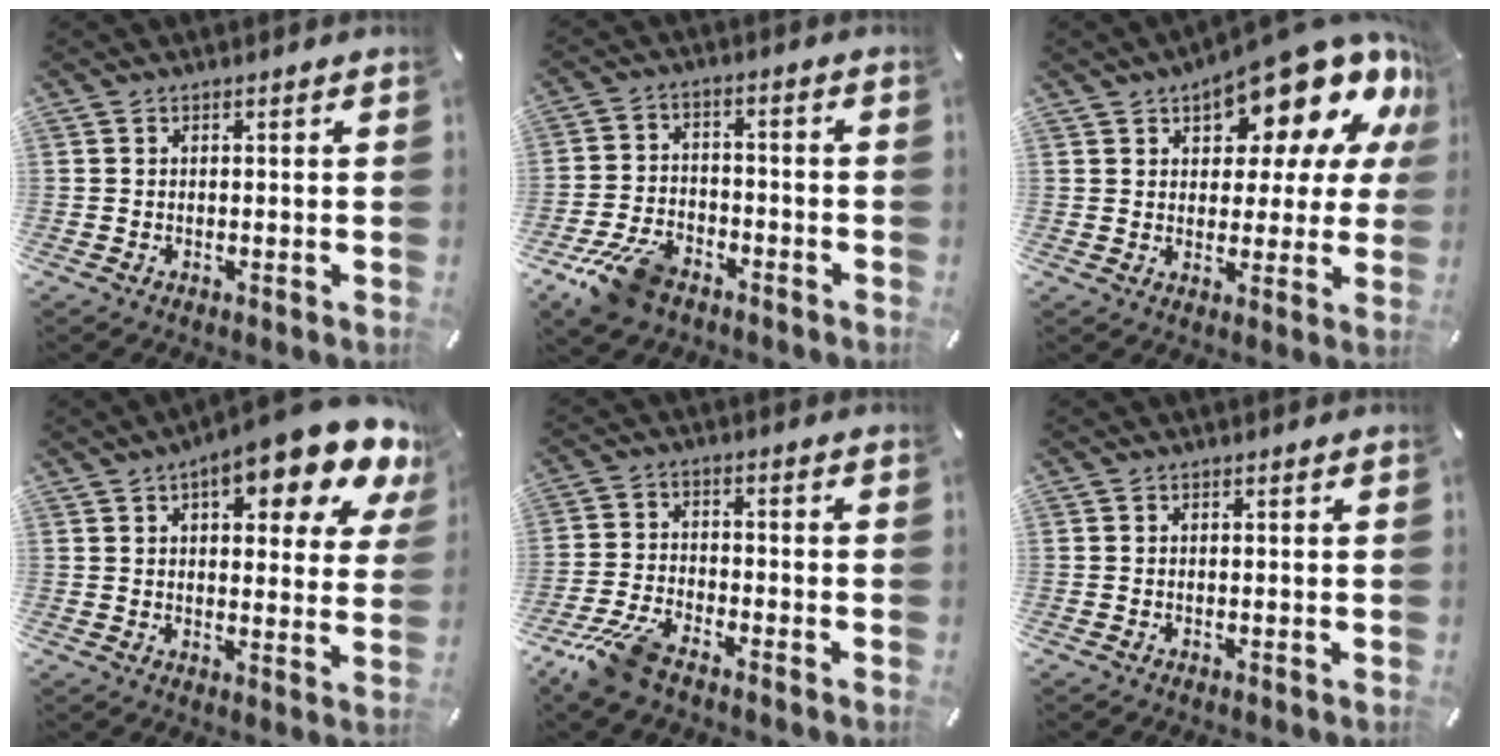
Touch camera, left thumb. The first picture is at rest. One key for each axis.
{"total": 10.2, "fx": -6.9, "fy": 5.6, "fz": 5.1, "tx": -0.099, "ty": 0.037, "tz": -0.127}
{"total": 18.0, "fx": 12.5, "fy": 7.4, "fz": 10.6, "tx": -0.142, "ty": -0.102, "tz": 0.208}
{"total": 14.4, "fx": 9.2, "fy": 5.2, "fz": 9.8, "tx": -0.130, "ty": -0.053, "tz": 0.147}
{"total": 8.1, "fx": -6.5, "fy": 2.5, "fz": 4.2, "tx": -0.103, "ty": 0.013, "tz": -0.128}
{"total": 0.0}